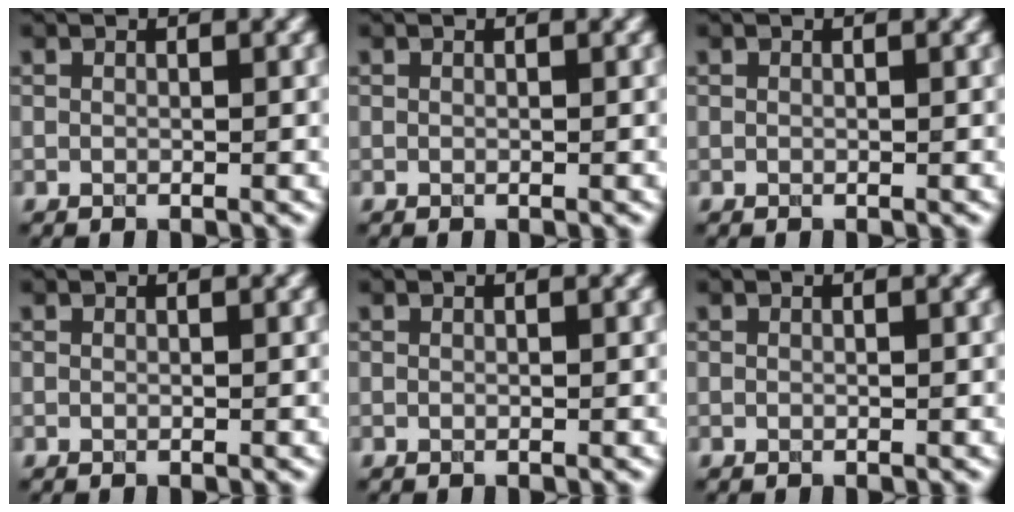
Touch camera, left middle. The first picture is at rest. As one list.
[{"total": 0.0}, {"total": 0.0}, {"total": 0.0}, {"total": 0.0}, {"total": 0.0}]